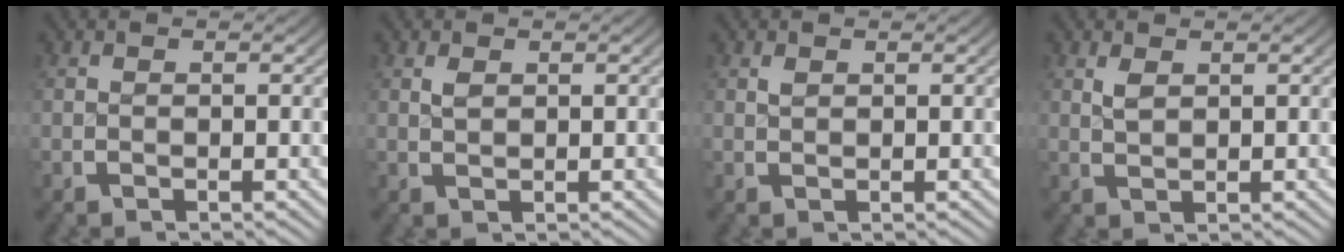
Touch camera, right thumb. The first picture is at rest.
{"total": 0.8, "force": [0.6, 0.4, 0.3], "torque": [-0.006, -0.001, 0.016]}
{"total": 0.5, "force": [0.5, 0.2, 0.0], "torque": [-0.001, -0.001, 0.011]}
{"total": 1.2, "force": [1.0, 0.5, 0.5], "torque": [-0.010, -0.002, 0.024]}